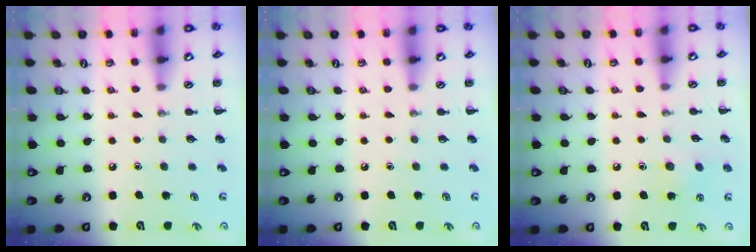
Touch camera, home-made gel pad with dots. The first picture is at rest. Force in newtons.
{"total": 0.0}
{"total": 6.6, "press": 6.4, "slide": 1.8}